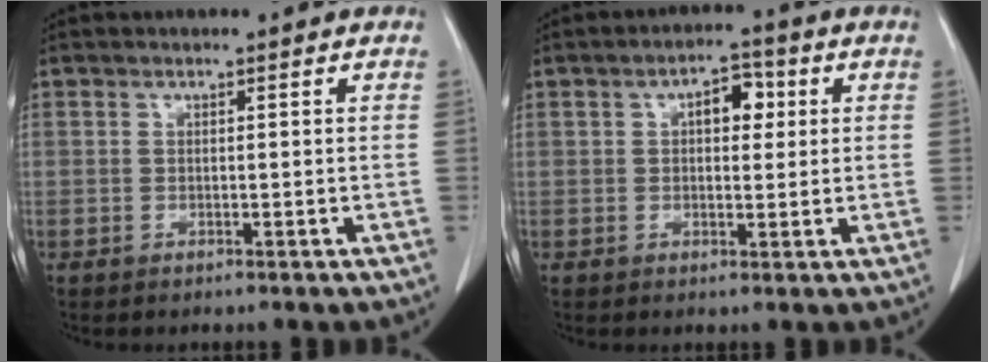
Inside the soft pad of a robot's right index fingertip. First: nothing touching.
{"total": 4.8, "force": [1.2, 2.5, 3.9], "torque": [-0.057, 0.017, 0.017]}